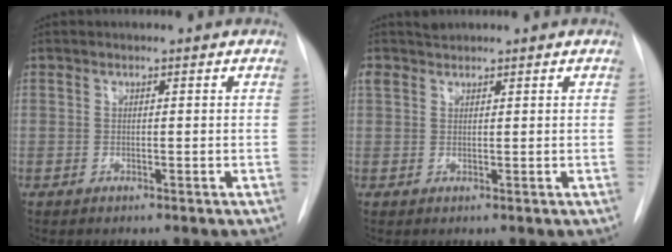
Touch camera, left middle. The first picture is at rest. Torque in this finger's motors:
{"motor_torque": [0.22, -0.24, -0.01, 0.01]}